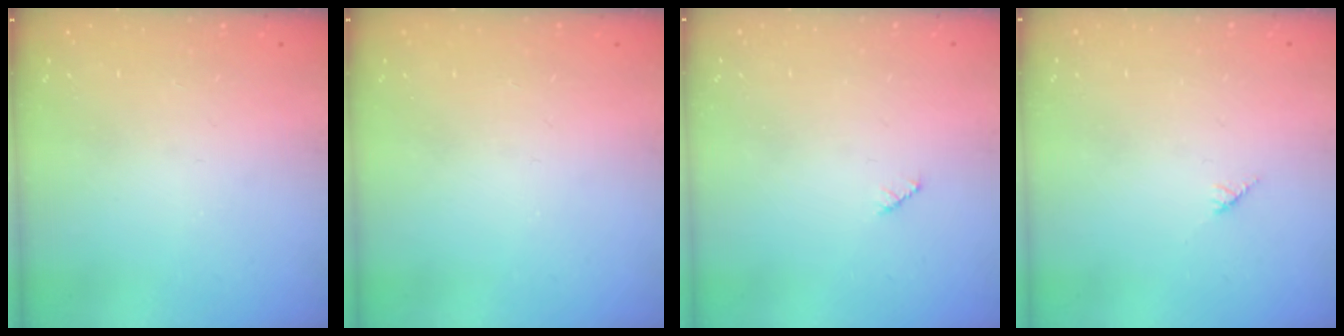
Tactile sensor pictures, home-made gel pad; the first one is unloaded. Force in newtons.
{"total": 0.0}
{"total": 2.5, "press": 2.5, "slide": 0.3}
{"total": 2.7, "press": 2.7, "slide": 0.2}